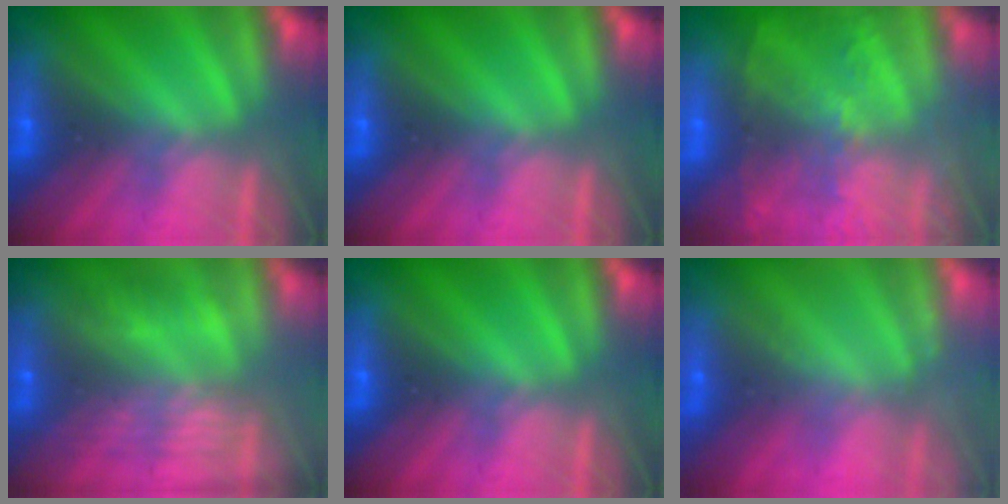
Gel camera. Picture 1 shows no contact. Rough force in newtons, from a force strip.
{"total": 0.0}
{"total": 8.9}
{"total": 6.8}
{"total": 0.0}
{"total": 2.2}